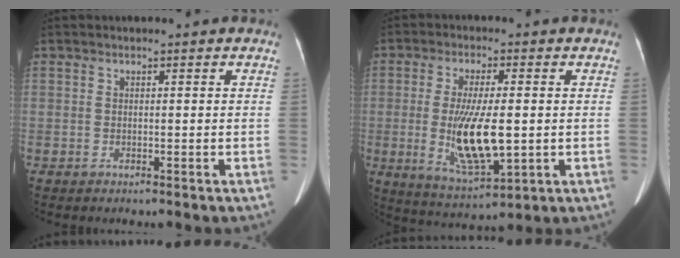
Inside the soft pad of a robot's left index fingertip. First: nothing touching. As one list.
[{"total": 11.2, "force": [-1.4, 3.0, 10.7], "torque": [-0.206, -0.018, -0.018]}]